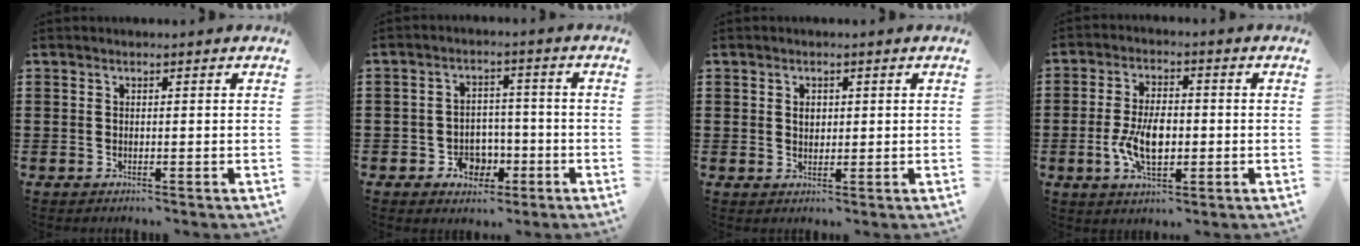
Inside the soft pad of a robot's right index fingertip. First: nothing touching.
{"total": 4.6, "force": [-2.1, 3.6, 1.9], "torque": [-0.042, 0.009, -0.037]}
{"total": 1.5, "force": [0.4, 1.1, 1.0], "torque": [-0.021, 0.007, 0.006]}
{"total": 7.3, "force": [-1.2, 3.8, 6.1], "torque": [-0.127, -0.004, -0.028]}